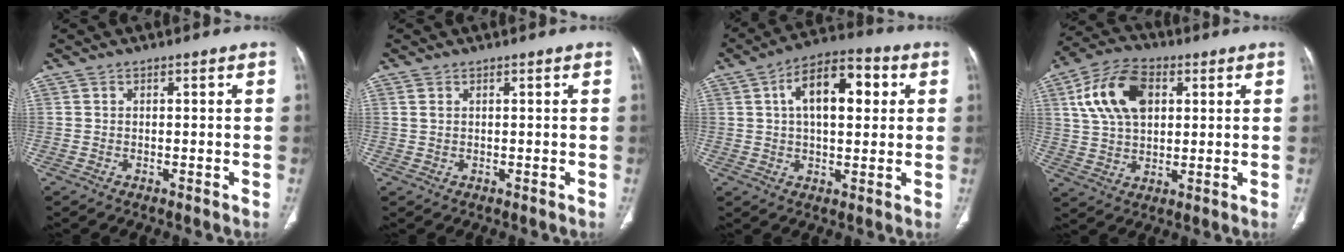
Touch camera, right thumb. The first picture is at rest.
{"total": 1.1, "force": [0.5, 0.7, 0.8], "torque": [-0.019, 0.004, 0.015]}
{"total": 13.4, "force": [3.4, 6.9, 11.0], "torque": [-0.156, 0.020, 0.048]}
{"total": 13.9, "force": [4.2, 8.8, 9.9], "torque": [-0.175, 0.006, 0.077]}